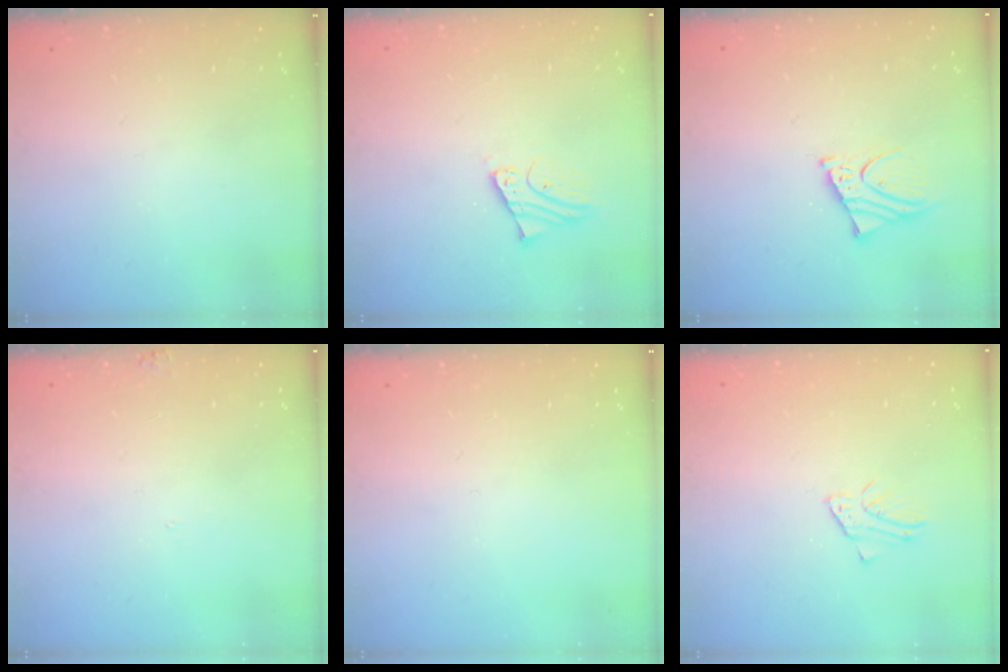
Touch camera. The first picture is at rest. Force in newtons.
{"total": 2.4, "press": 2.4, "slide": 0.1}
{"total": 5.4, "press": 5.3, "slide": 0.7}
{"total": 4.5, "press": 4.5, "slide": 0.3}
{"total": 0.0}
{"total": 1.7, "press": 1.6, "slide": 0.1}